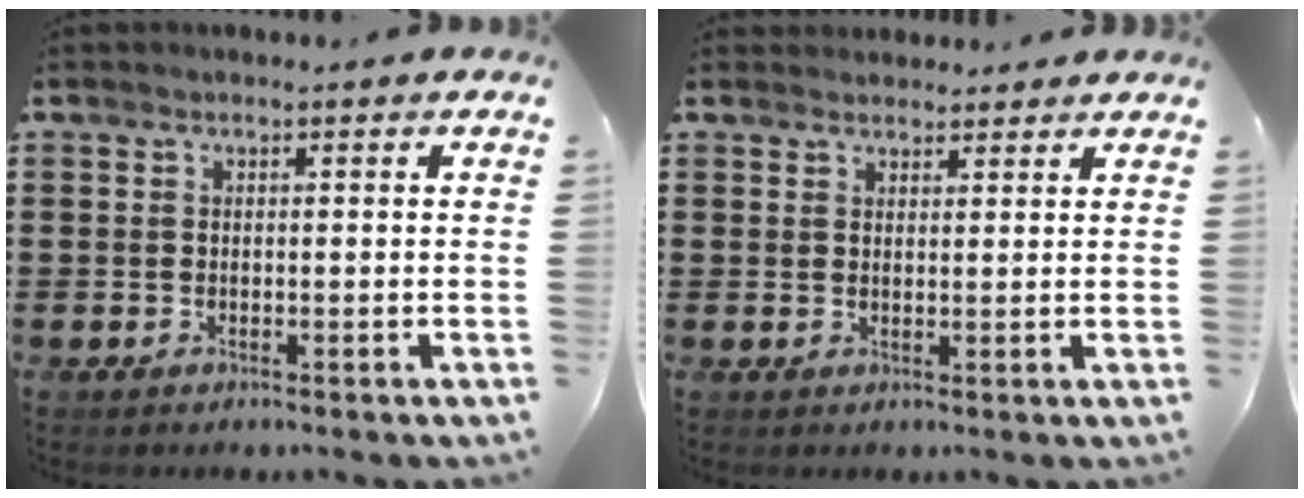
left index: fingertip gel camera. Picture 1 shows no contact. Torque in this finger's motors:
{"motor_torque": [1.27, -0.87, 0.27, 0.01]}